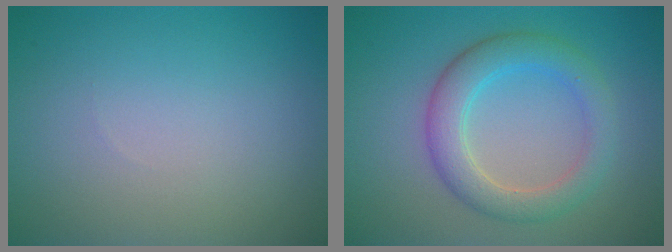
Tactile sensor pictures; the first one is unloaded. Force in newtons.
{"total": 4.4, "press": 4.4, "slide": 0.1}